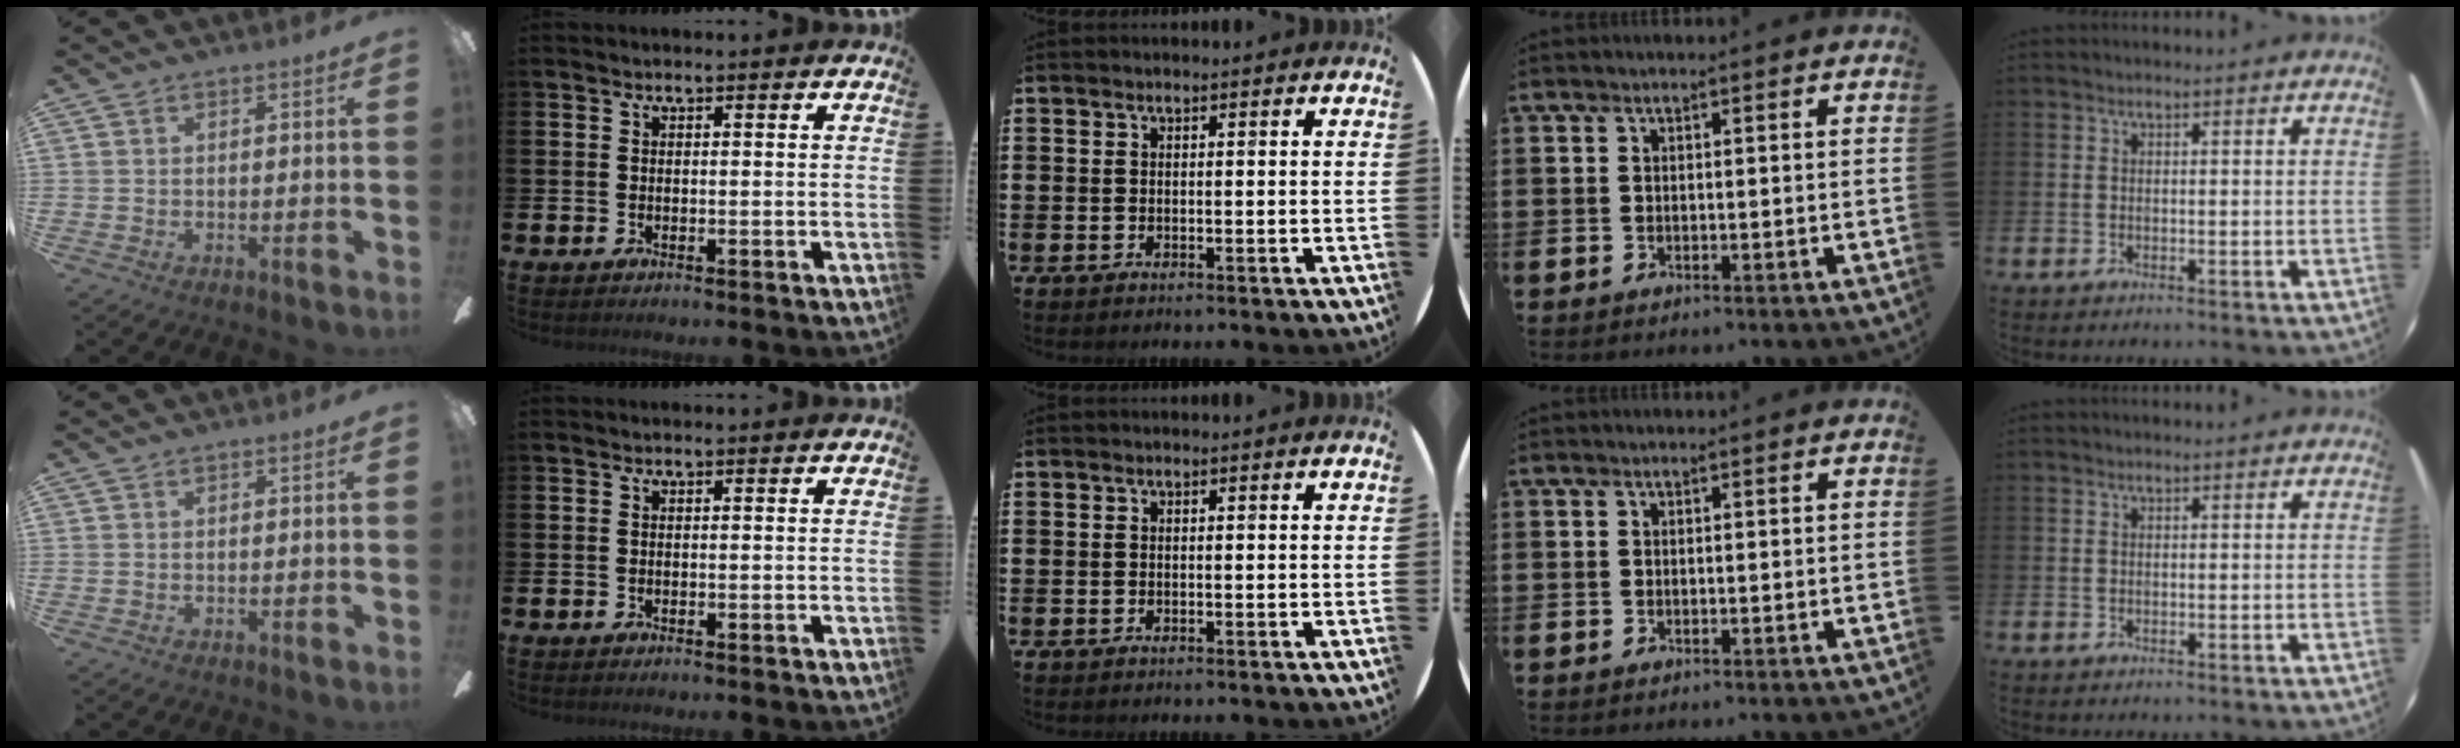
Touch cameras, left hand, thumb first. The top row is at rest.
{}